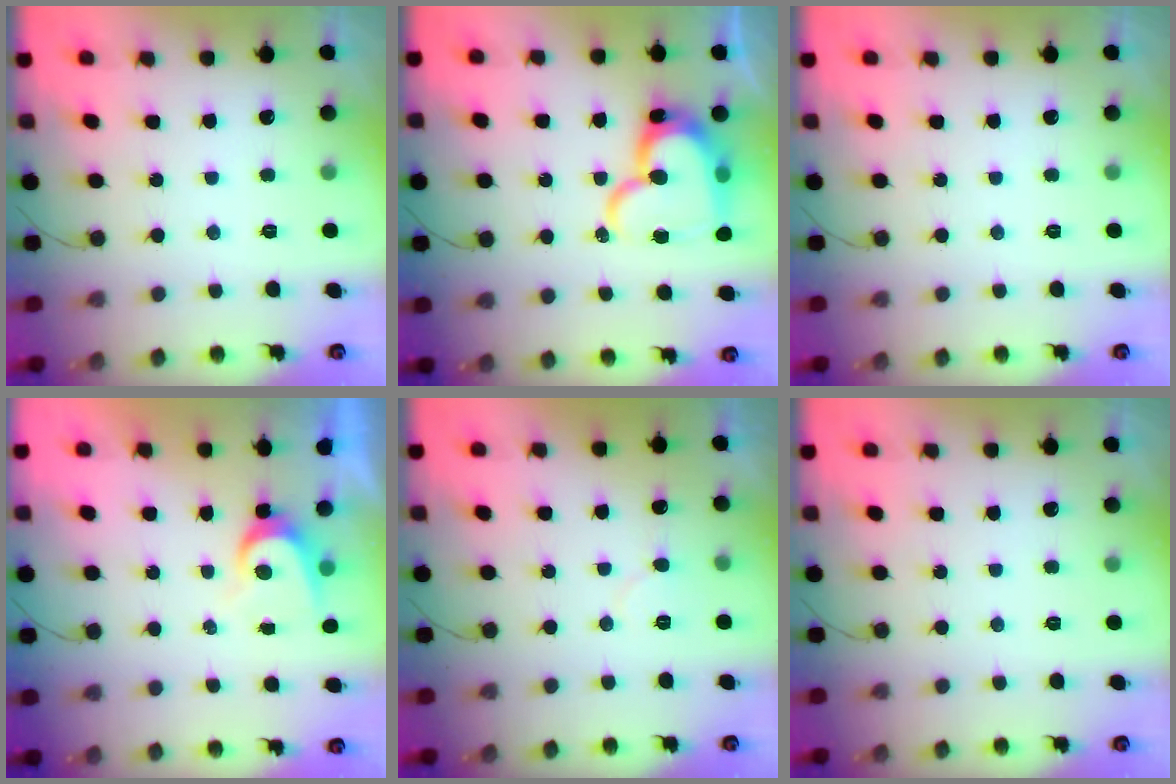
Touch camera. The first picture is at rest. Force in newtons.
{"total": 18.2, "press": 18.1, "slide": 1.5}
{"total": 0.0}
{"total": 4.8, "press": 4.8, "slide": 0.4}
{"total": 5.4, "press": 5.4, "slide": 0.4}
{"total": 0.0}